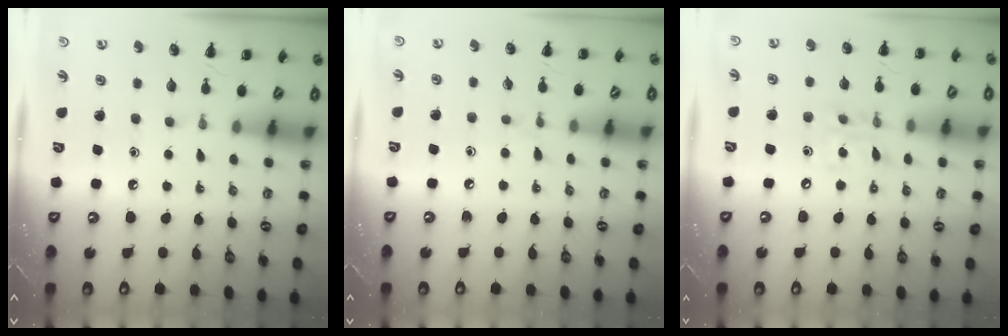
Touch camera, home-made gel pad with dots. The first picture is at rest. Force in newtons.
{"total": 5.2, "press": 4.8, "slide": 2.0}
{"total": 9.1, "press": 8.9, "slide": 1.9}